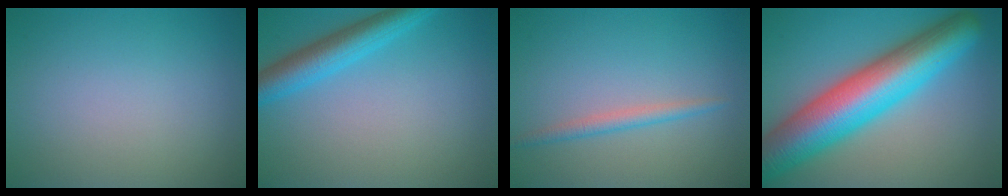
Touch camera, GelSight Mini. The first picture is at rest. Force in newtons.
{"total": 4.5, "press": 4.5, "slide": 0.4}
{"total": 1.7, "press": 1.7, "slide": 0.0}
{"total": 12.1, "press": 12.1, "slide": 0.3}